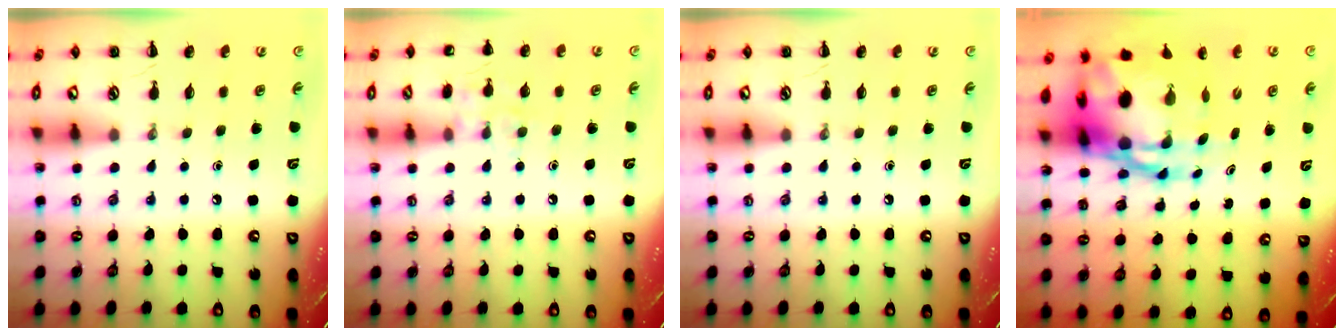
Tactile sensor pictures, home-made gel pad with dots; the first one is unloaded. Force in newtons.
{"total": 8.1, "press": 7.9, "slide": 1.7}
{"total": 0.0}
{"total": 13.3, "press": 12.8, "slide": 3.6}